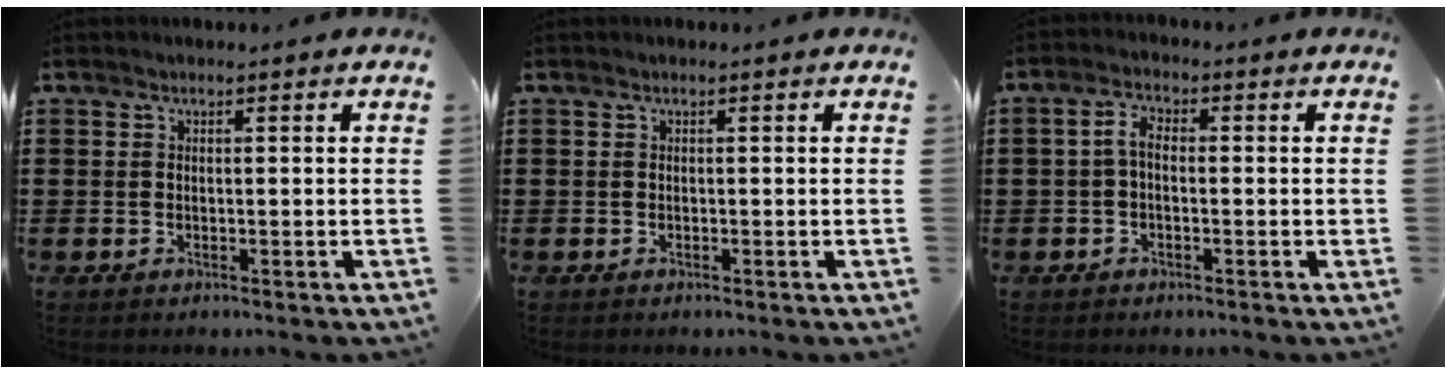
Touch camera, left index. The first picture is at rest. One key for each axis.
{"total": 0.0}
{"total": 3.6, "fx": -0.4, "fy": 1.7, "fz": 3.2, "tx": -0.075, "ty": 0.006, "tz": -0.014}